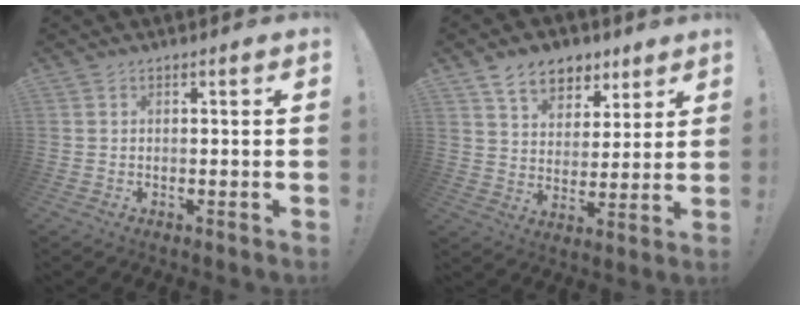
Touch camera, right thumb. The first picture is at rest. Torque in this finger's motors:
{"motor_torque": [0.04, 2.02, 0.73, 0.55, -0.01]}